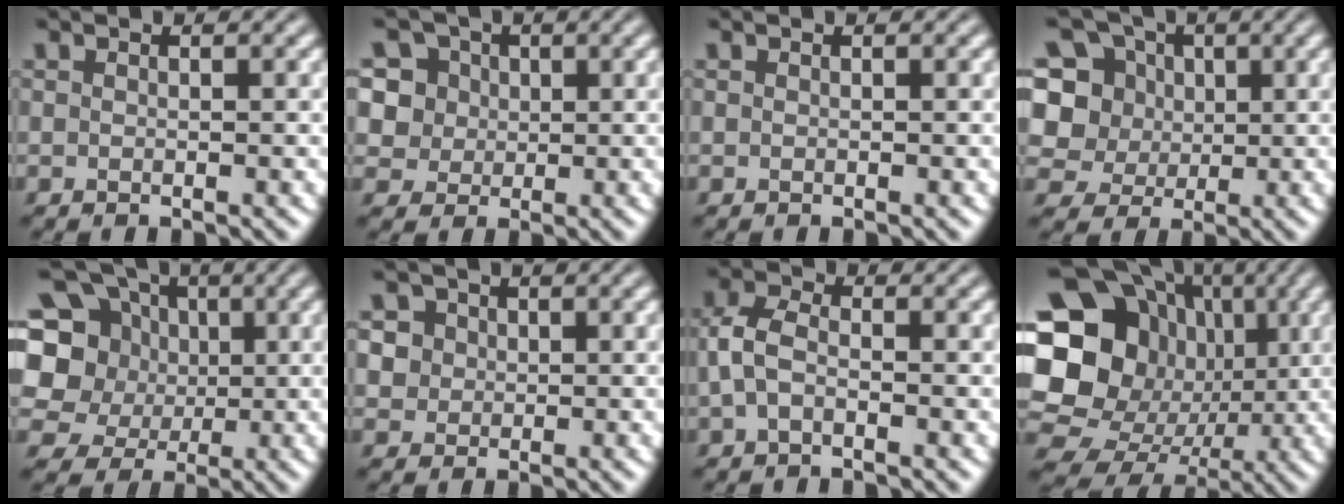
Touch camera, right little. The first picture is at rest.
{"total": 8.7, "force": [4.0, 6.9, 3.4], "torque": [-0.068, 0.026, 0.046]}
{"total": 0.0}
{"total": 10.1, "force": [3.4, 8.4, 4.5], "torque": [-0.103, 0.028, 0.049]}
{"total": 11.0, "force": [2.5, 9.4, 5.1], "torque": [-0.135, 0.038, 0.015]}
{"total": 4.4, "force": [1.8, 3.7, 1.6], "torque": [-0.028, 0.018, 0.022]}
{"total": 2.8, "force": [-0.4, 1.7, 2.2], "torque": [-0.053, 0.007, -0.016]}
{"total": 21.1, "force": [1.7, 19.1, 8.9], "torque": [-0.200, 0.039, 0.003]}